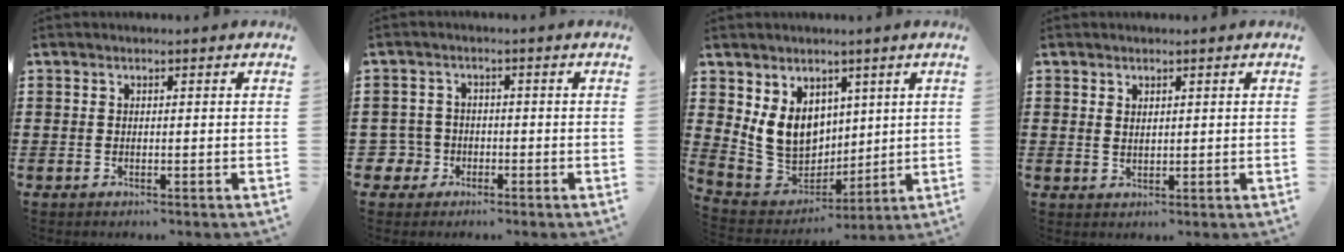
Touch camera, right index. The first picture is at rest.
{"total": 3.9, "force": [-1.9, 3.3, 0.7], "torque": [-0.046, -0.002, -0.046]}
{"total": 10.0, "force": [1.9, 8.5, 4.9], "torque": [-0.128, -0.005, 0.040]}
{"total": 1.3, "force": [1.1, 0.6, 0.3], "torque": [-0.007, 0.003, 0.020]}